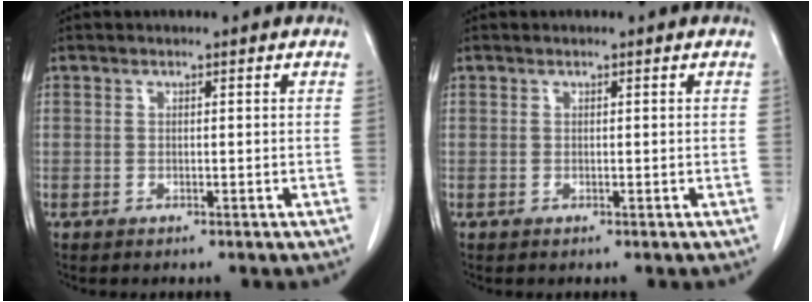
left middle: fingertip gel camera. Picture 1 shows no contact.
{"total": 0.0}